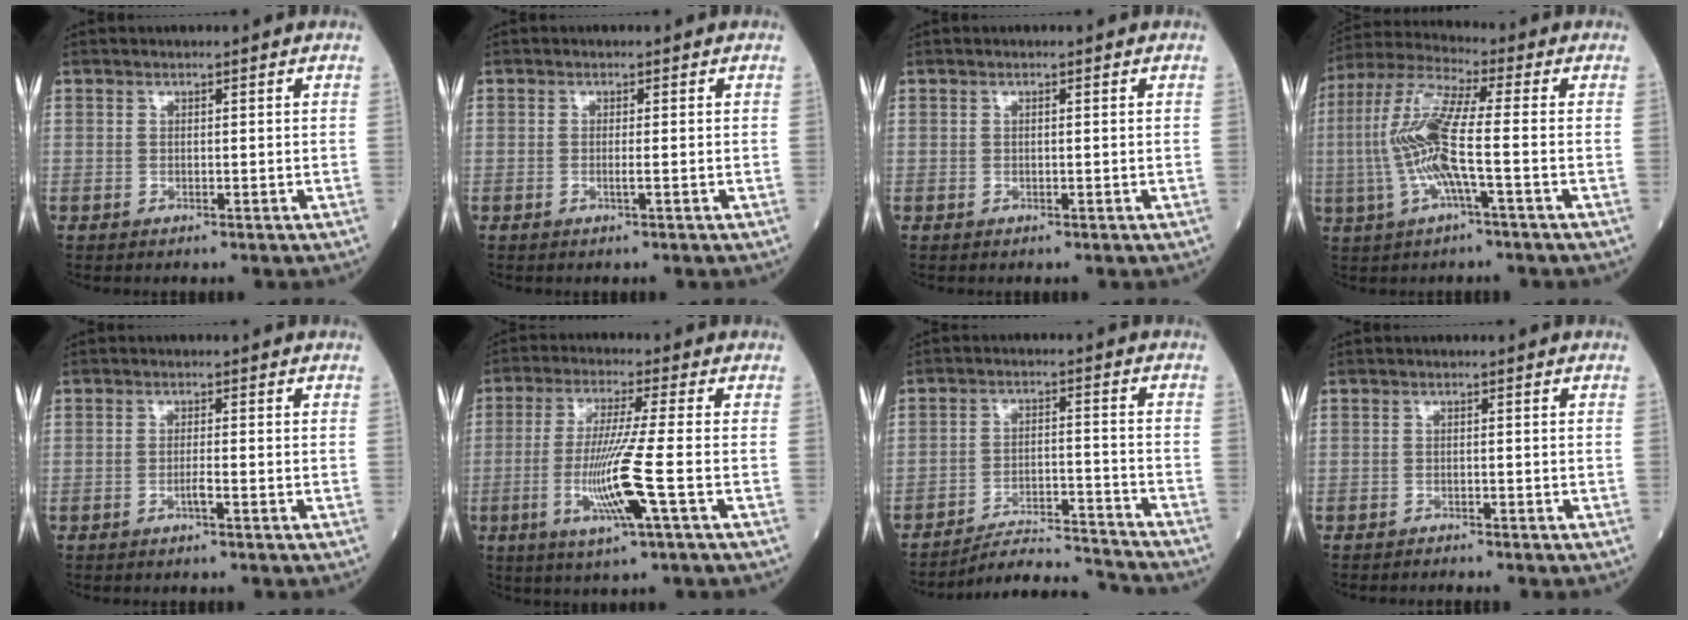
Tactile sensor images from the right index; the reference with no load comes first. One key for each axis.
{"total": 1.1, "fx": -0.3, "fy": -0.2, "fz": 1.0, "tx": -0.021, "ty": -0.002, "tz": -0.007}
{"total": 0.0}
{"total": 12.0, "fx": -1.5, "fy": 1.1, "fz": 11.8, "tx": -0.259, "ty": 0.010, "tz": -0.037}
{"total": 1.6, "fx": -0.8, "fy": -0.1, "fz": 1.4, "tx": -0.028, "ty": -0.001, "tz": -0.016}
{"total": 10.4, "fx": -3.0, "fy": -1.0, "fz": 10.0, "tx": -0.203, "ty": -0.017, "tz": -0.058}
{"total": 10.2, "fx": -10.2, "fy": -1.1, "fz": 0.4, "tx": -0.006, "ty": 0.012, "tz": -0.172}
{"total": 1.1, "fx": -1.1, "fy": -0.1, "fz": -0.1, "tx": -0.002, "ty": -0.003, "tz": -0.018}